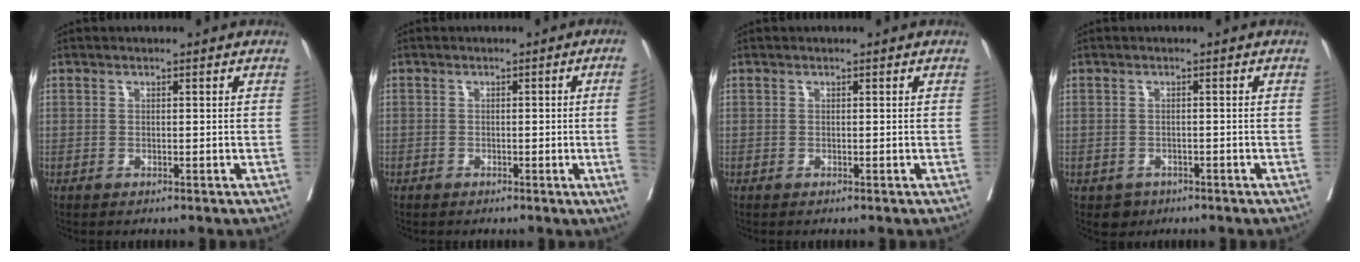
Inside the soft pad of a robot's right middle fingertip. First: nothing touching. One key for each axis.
{"total": 3.8, "fx": -0.5, "fy": -1.3, "fz": 3.5, "tx": -0.036, "ty": -0.008, "tz": -0.006}
{"total": 0.0}
{"total": 2.1, "fx": -1.3, "fy": 1.7, "fz": 0.3, "tx": -0.004, "ty": 0.005, "tz": -0.016}